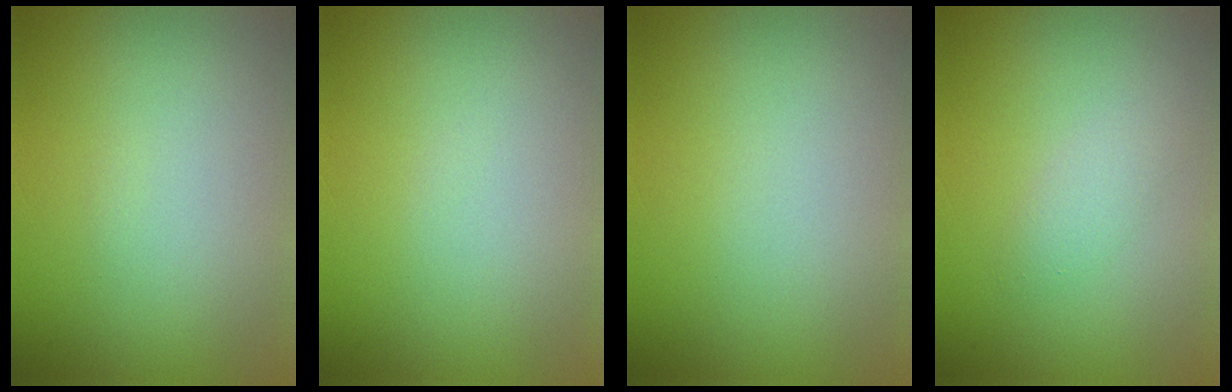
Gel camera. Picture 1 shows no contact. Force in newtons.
{"total": 0.0}
{"total": 0.0}
{"total": 1.4, "press": 1.4, "slide": 0.1}